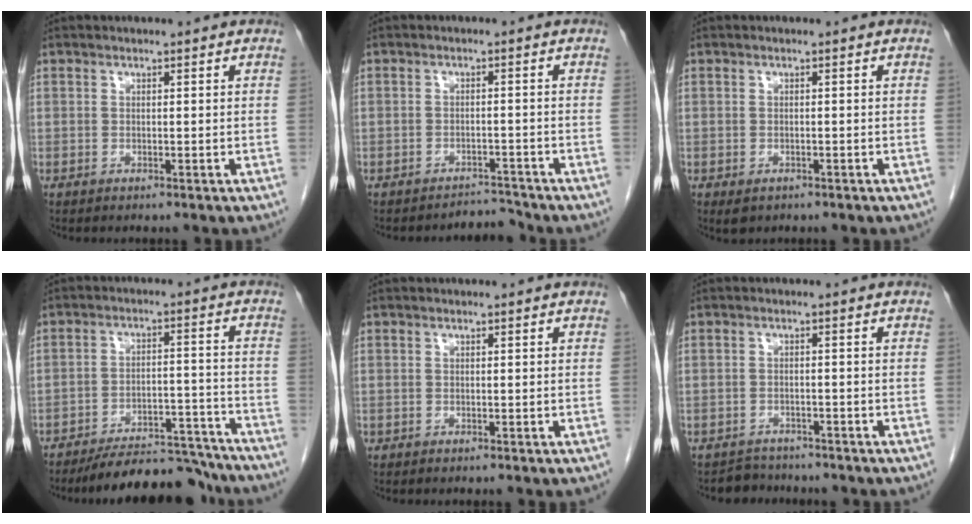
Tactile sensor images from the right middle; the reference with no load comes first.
{"total": 2.5, "force": [-2.2, -0.1, -1.2], "torque": [0.022, -0.001, -0.030]}
{"total": 1.6, "force": [-0.9, 1.1, 0.7], "torque": [-0.011, 0.000, -0.004]}
{"total": 13.7, "force": [-12.9, 2.5, 3.8], "torque": [-0.046, 0.017, -0.186]}
{"total": 0.0}
{"total": 2.9, "force": [-2.6, 1.0, -0.7], "torque": [0.005, -0.003, -0.043]}